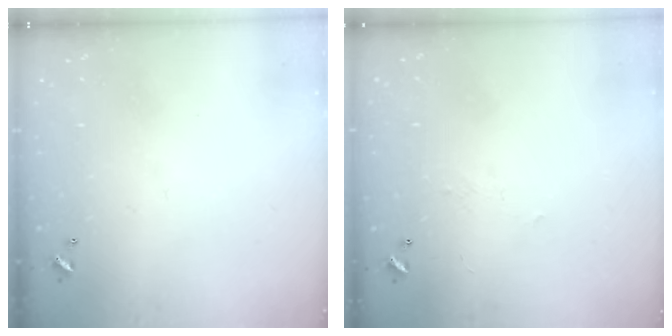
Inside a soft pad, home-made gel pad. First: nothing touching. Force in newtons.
{"total": 2.2, "press": 2.0, "slide": 0.8}